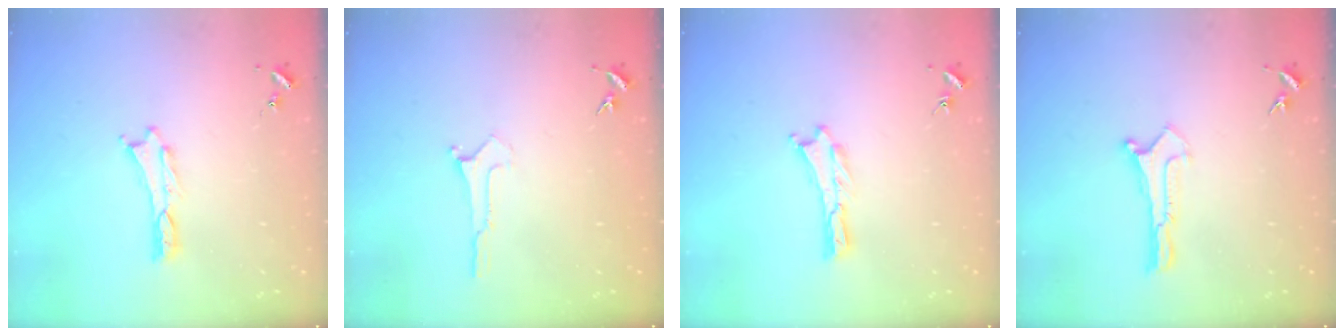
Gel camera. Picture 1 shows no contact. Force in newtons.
{"total": 0.0}
{"total": 0.0}
{"total": 0.0}